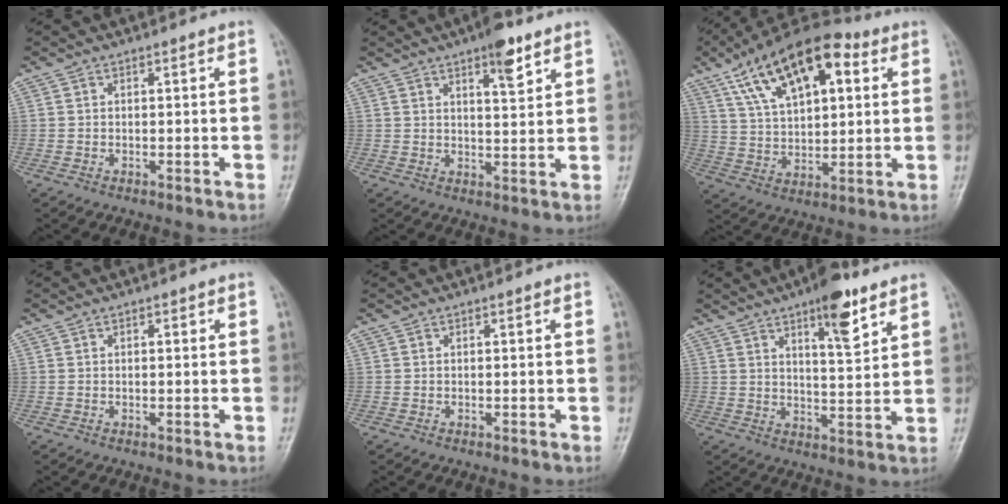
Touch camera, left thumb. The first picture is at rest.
{"total": 6.4, "force": [4.0, 1.8, 4.6], "torque": [-0.057, -0.022, 0.057]}
{"total": 19.6, "force": [8.6, 9.5, 14.8], "torque": [-0.220, -0.004, 0.146]}
{"total": 0.5, "force": [0.2, 0.3, 0.4], "torque": [-0.003, 0.001, 0.002]}
{"total": 0.0}
{"total": 9.6, "force": [5.8, 2.8, 7.1], "torque": [-0.093, -0.035, 0.089]}